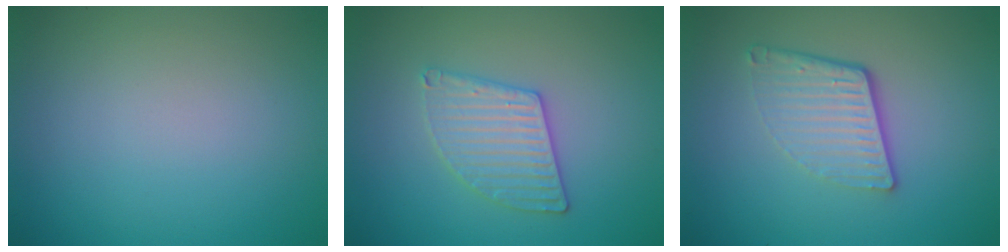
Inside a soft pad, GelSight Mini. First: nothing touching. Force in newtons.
{"total": 3.0, "press": 3.0, "slide": 0.2}
{"total": 4.5, "press": 2.9, "slide": 3.4}